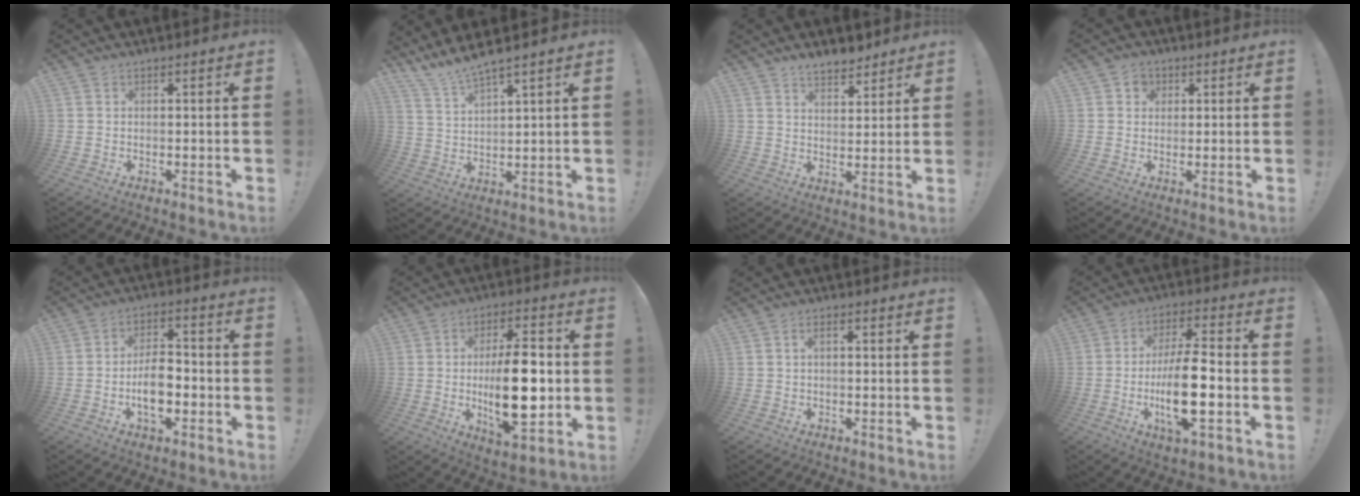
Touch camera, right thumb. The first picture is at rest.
{"total": 6.7, "force": [6.3, -0.4, 2.3], "torque": [-0.064, -0.037, 0.116]}
{"total": 5.9, "force": [5.3, 2.1, 1.5], "torque": [-0.006, -0.043, 0.095]}
{"total": 3.4, "force": [1.1, 3.0, 1.0], "torque": [-0.010, -0.004, 0.018]}
{"total": 10.0, "force": [-3.0, 5.7, 7.6], "torque": [-0.139, 0.011, -0.053]}
{"total": 18.4, "force": [-1.7, 9.5, 15.7], "torque": [-0.253, 0.003, -0.027]}
{"total": 1.7, "force": [-0.3, 0.7, 1.5], "torque": [-0.031, 0.008, -0.005]}
{"total": 15.5, "force": [-3.5, 4.7, 14.3], "torque": [-0.264, 0.003, -0.061]}